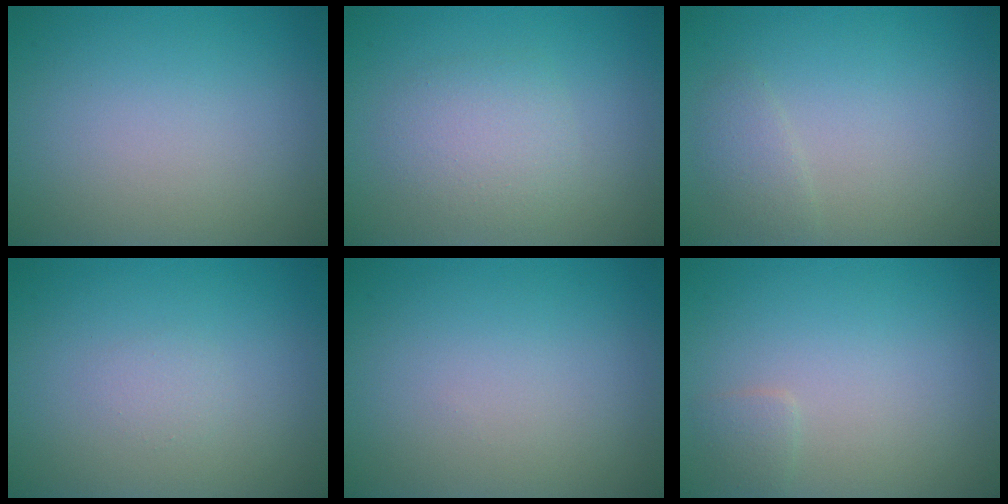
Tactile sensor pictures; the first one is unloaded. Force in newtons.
{"total": 2.8, "press": 2.8, "slide": 0.2}
{"total": 1.3, "press": 1.3, "slide": 0.1}
{"total": 0.7, "press": 0.7, "slide": 0.1}
{"total": 0.0}
{"total": 0.9, "press": 0.9, "slide": 0.1}